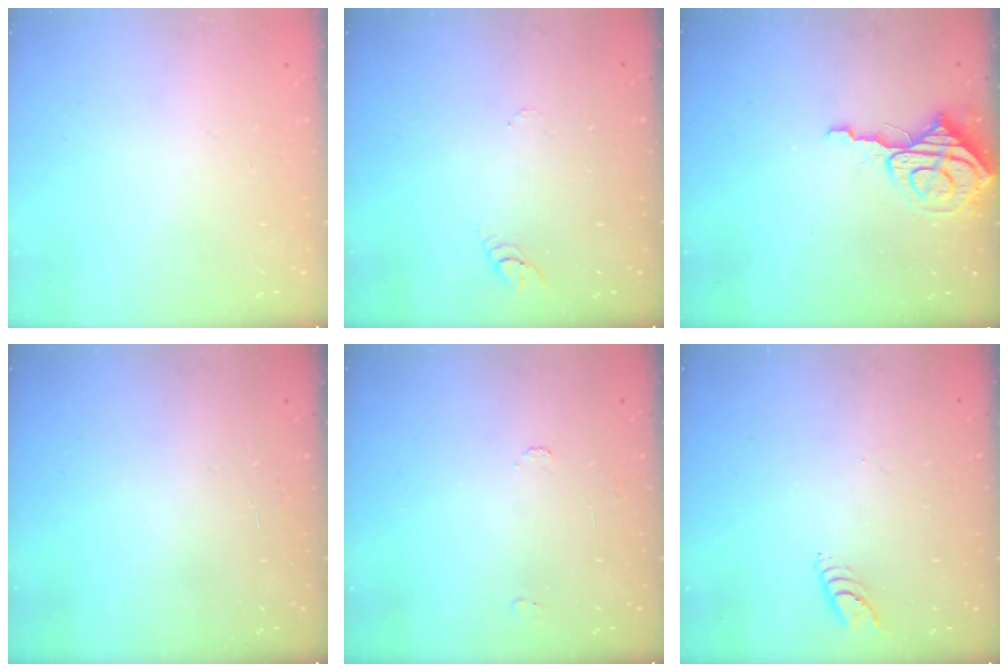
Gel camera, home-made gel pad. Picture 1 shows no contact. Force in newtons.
{"total": 2.9, "press": 2.9, "slide": 0.3}
{"total": 7.9, "press": 7.8, "slide": 0.8}
{"total": 1.3, "press": 1.3, "slide": 0.1}
{"total": 5.5, "press": 5.5, "slide": 0.4}
{"total": 4.8, "press": 4.8, "slide": 0.4}